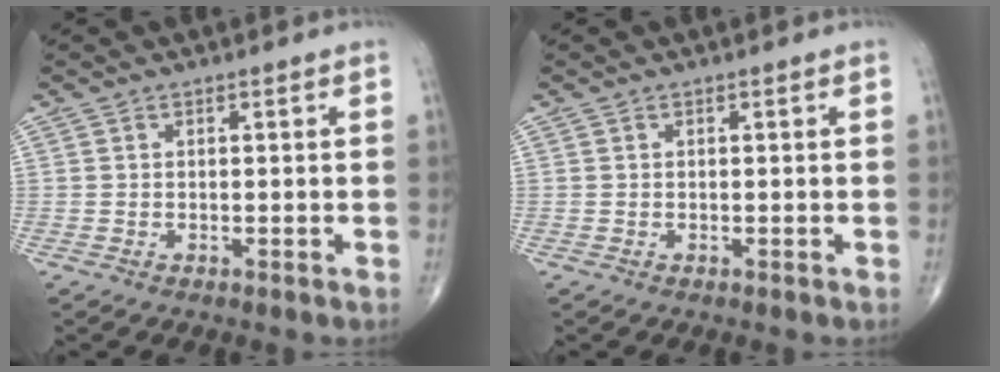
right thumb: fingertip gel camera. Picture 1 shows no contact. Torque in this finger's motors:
{"motor_torque": [0.00, 0.00, -0.03, 0.03, 0.00]}